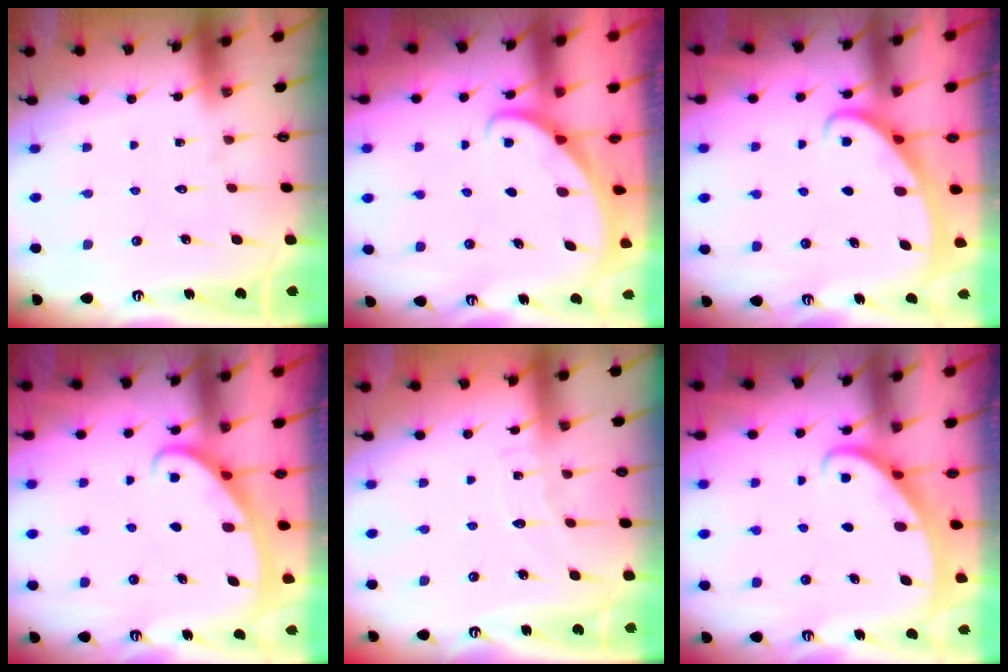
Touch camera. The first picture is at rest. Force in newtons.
{"total": 1.5, "press": 1.5, "slide": 0.0}
{"total": 2.5, "press": 2.5, "slide": 0.4}
{"total": 2.5, "press": 2.5, "slide": 0.4}
{"total": 4.5, "press": 4.5, "slide": 0.2}
{"total": 2.2, "press": 2.2, "slide": 0.2}